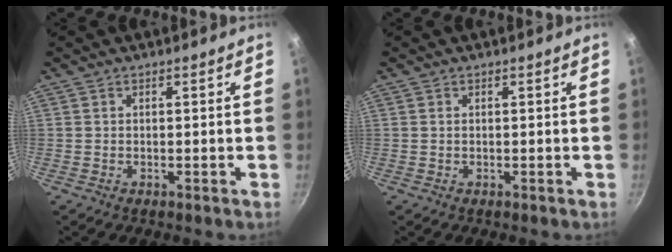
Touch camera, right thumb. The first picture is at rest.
{"total": 0.0}